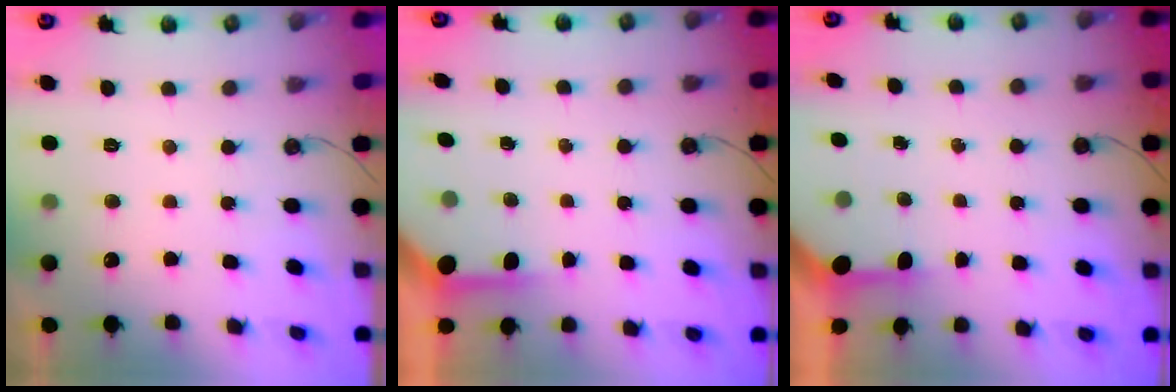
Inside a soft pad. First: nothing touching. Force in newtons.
{"total": 3.9, "press": 3.8, "slide": 0.3}
{"total": 3.4, "press": 3.4, "slide": 0.3}